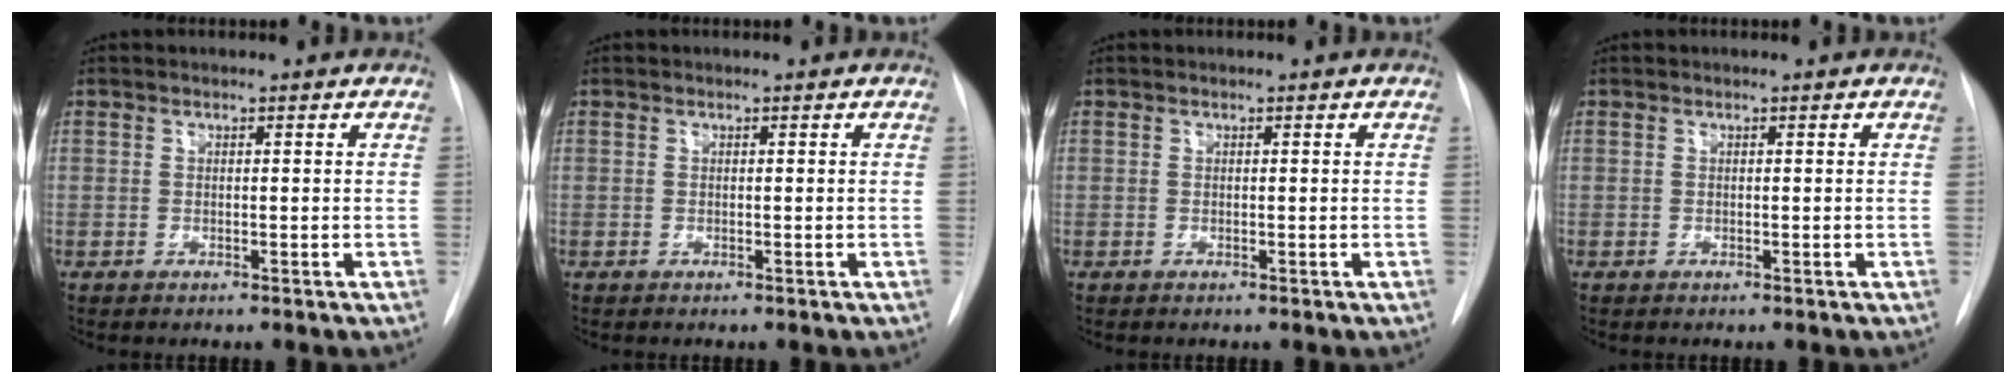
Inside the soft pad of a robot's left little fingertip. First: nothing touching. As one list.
[{"total": 0.0}, {"total": 0.0}, {"total": 0.0}]